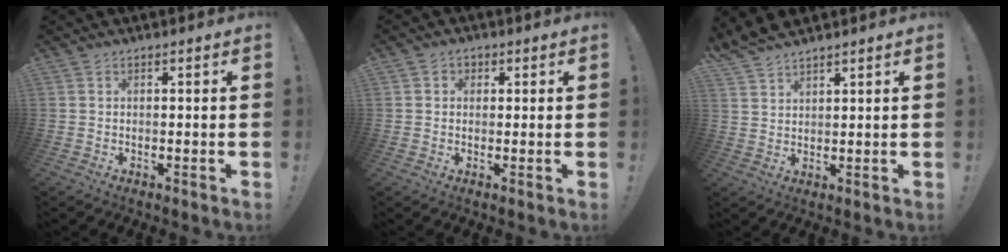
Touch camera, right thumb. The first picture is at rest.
{"total": 2.3, "force": [0.4, 2.2, 0.8], "torque": [-0.001, -0.001, 0.004]}
{"total": 4.9, "force": [4.6, 1.2, 1.1], "torque": [-0.035, -0.024, 0.090]}